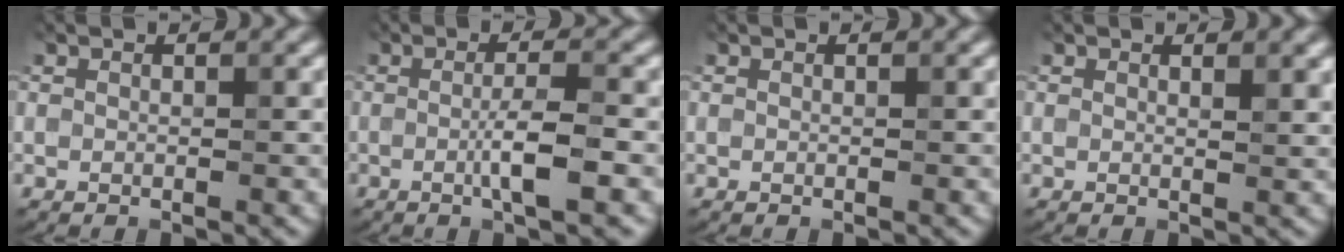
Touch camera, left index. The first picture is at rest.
{"total": 3.5, "force": [-0.8, 0.1, 3.4], "torque": [-0.062, 0.006, -0.016]}
{"total": 0.0}
{"total": 1.2, "force": [0.7, 0.2, 0.9], "torque": [-0.017, 0.001, 0.012]}